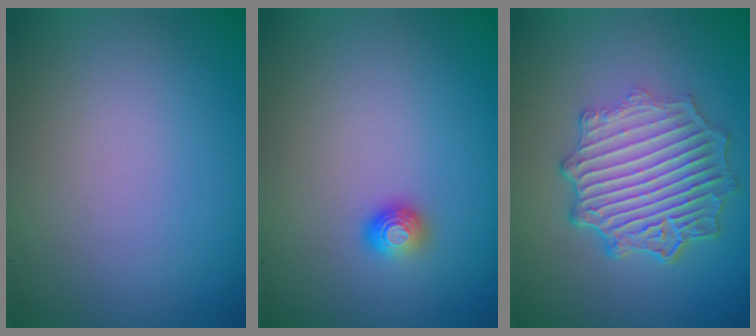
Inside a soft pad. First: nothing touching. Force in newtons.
{"total": 1.3, "press": 1.0, "slide": 0.8}
{"total": 7.0, "press": 5.3, "slide": 4.6}